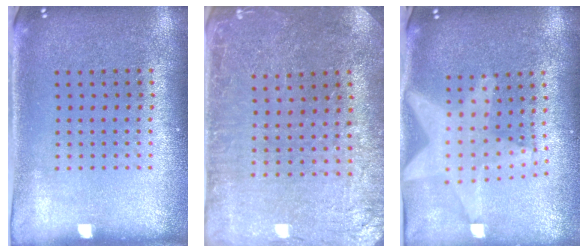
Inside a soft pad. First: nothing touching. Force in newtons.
{"total": 1.1, "press": 1.1, "slide": 0.1}
{"total": 2.1, "press": 1.7, "slide": 1.1}